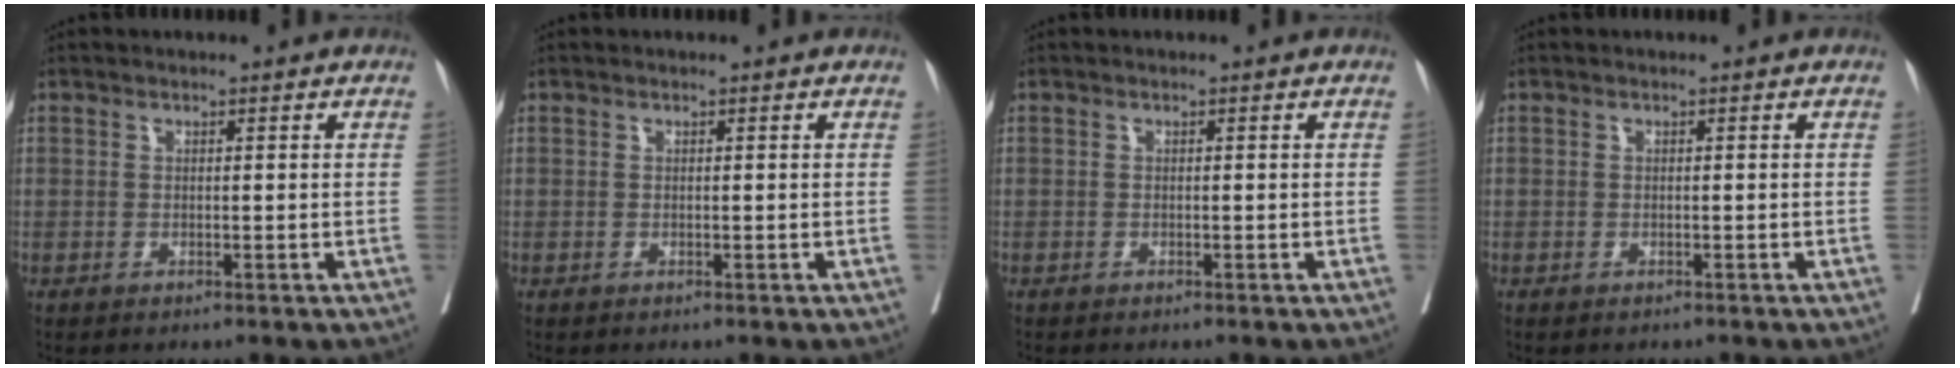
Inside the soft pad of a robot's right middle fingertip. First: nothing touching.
{"total": 0.0}
{"total": 0.7, "force": [-0.6, 0.1, 0.3], "torque": [0.002, 0.000, -0.012]}
{"total": 1.1, "force": [-1.0, 0.4, 0.3], "torque": [-0.006, -0.001, -0.014]}